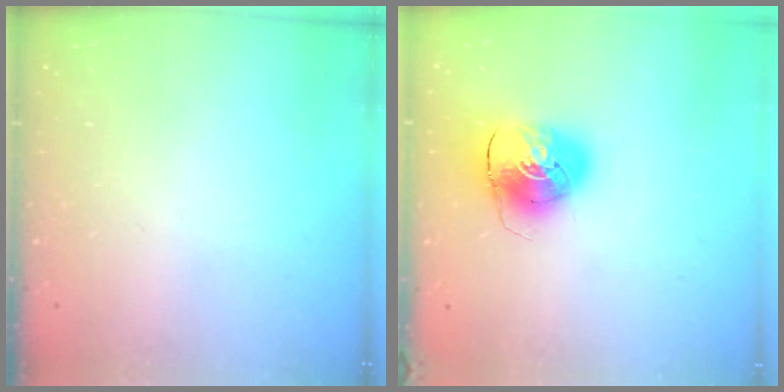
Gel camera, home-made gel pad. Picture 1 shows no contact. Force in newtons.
{"total": 10.4, "press": 10.3, "slide": 1.8}